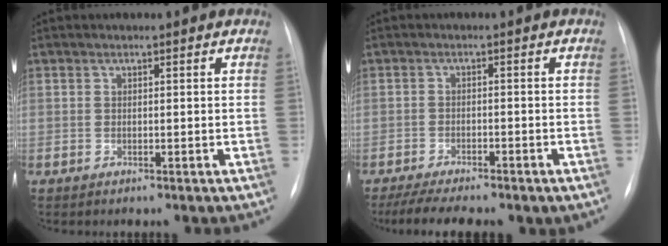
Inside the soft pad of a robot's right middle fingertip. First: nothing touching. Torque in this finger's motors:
{"motor_torque": [1.08, -1.05, 0.18, 0.08]}